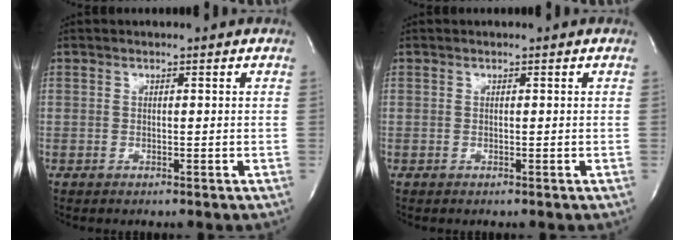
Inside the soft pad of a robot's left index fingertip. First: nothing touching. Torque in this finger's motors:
{"motor_torque": [0.00, 0.00, 0.00, 0.00]}